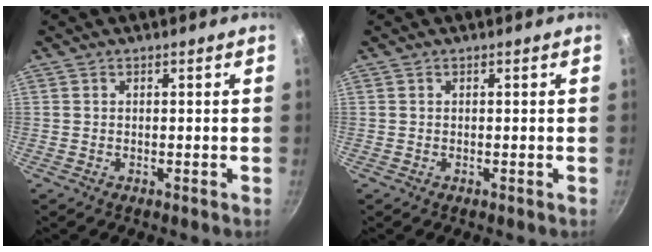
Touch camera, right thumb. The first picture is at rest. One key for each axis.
{"total": 0.0}